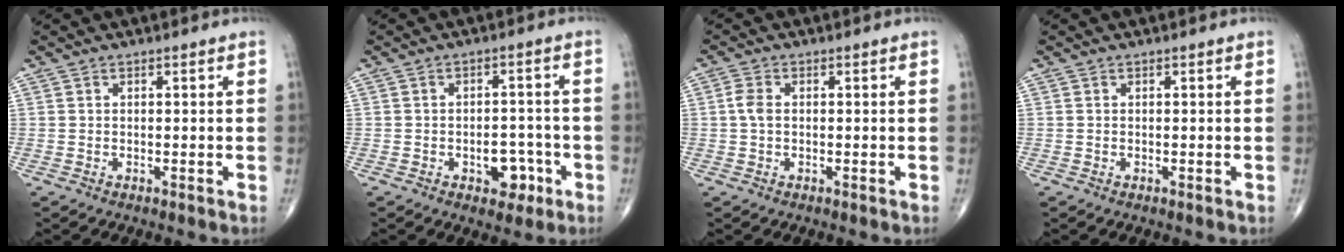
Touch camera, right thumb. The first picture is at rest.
{"total": 6.0, "force": [-2.5, 3.9, 3.9], "torque": [-0.026, 0.021, -0.028]}
{"total": 2.6, "force": [0.1, 1.7, 2.0], "torque": [-0.046, 0.006, -0.003]}
{"total": 0.0}